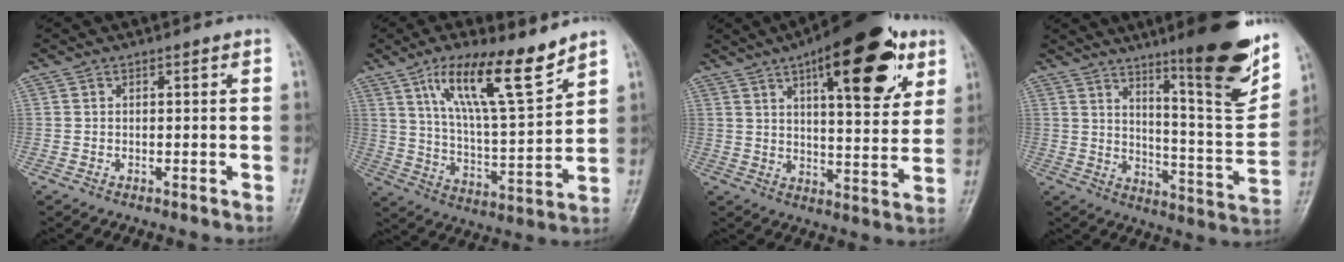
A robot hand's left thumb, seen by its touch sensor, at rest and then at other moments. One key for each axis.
{"total": 15.6, "fx": 9.9, "fy": 3.5, "fz": 11.5, "tx": -0.184, "ty": -0.054, "tz": 0.185}
{"total": 21.2, "fx": 10.4, "fy": 7.7, "fz": 16.8, "tx": -0.210, "ty": -0.026, "tz": 0.148}
{"total": 19.5, "fx": 12.0, "fy": 3.0, "fz": 15.0, "tx": -0.177, "ty": -0.073, "tz": 0.184}